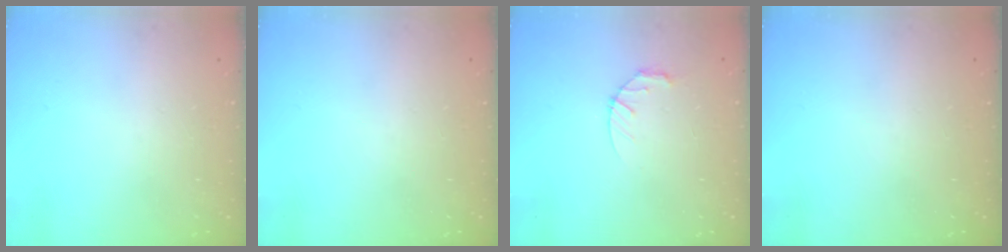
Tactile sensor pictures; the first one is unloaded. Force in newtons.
{"total": 0.0}
{"total": 3.1, "press": 3.1, "slide": 0.4}
{"total": 0.0}